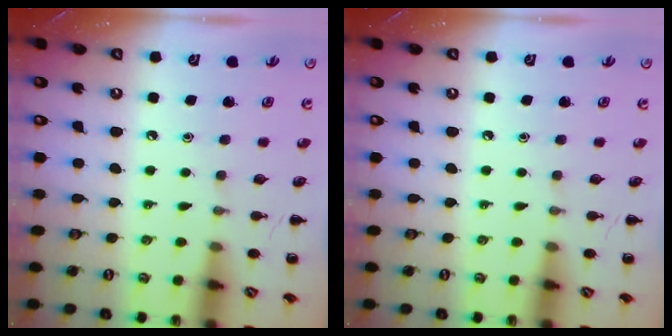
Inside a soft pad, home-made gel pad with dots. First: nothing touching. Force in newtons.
{"total": 0.0}